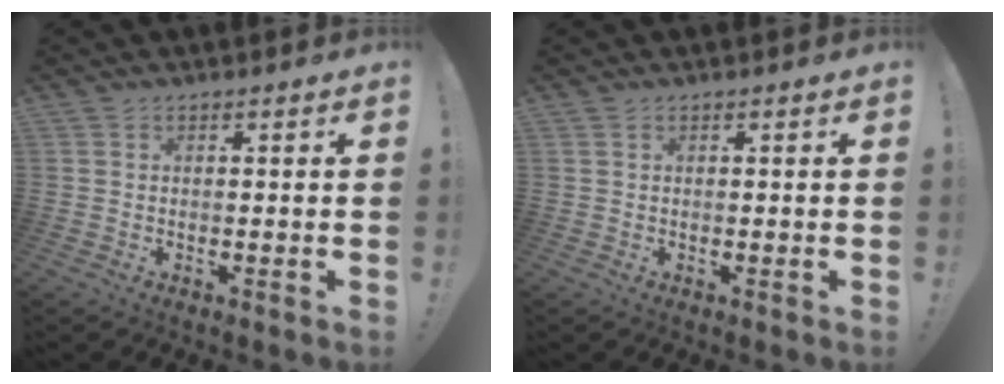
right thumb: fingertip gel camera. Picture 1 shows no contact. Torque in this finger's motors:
{"motor_torque": [0.17, -0.31, 0.11, 0.00, 0.00]}